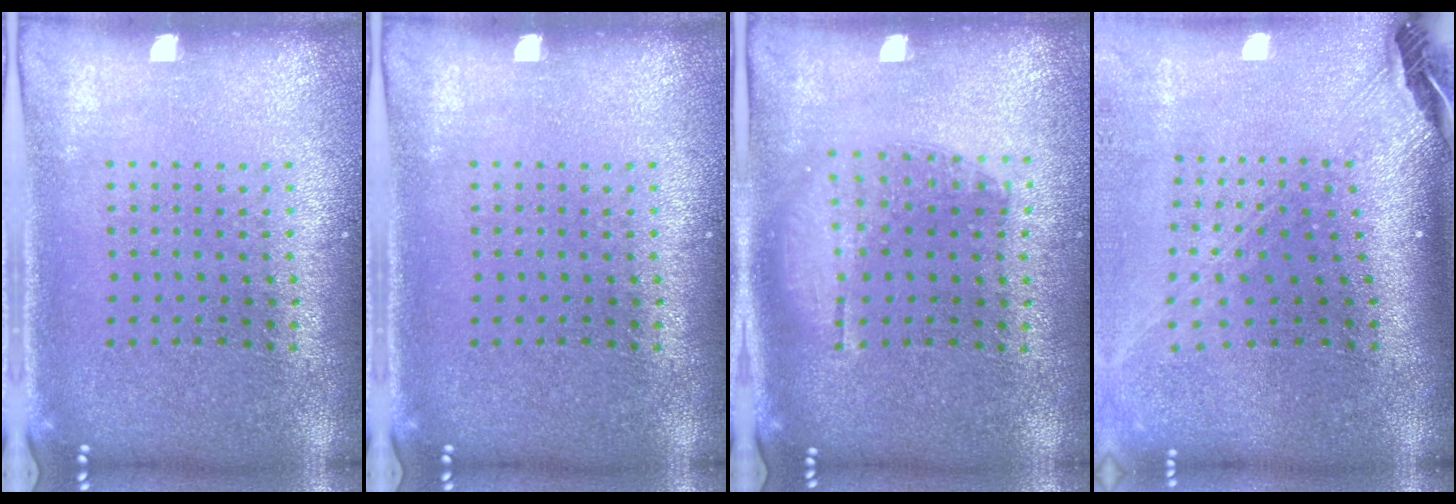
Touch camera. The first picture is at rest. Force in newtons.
{"total": 0.0}
{"total": 1.1, "press": 1.0, "slide": 0.6}
{"total": 3.0, "press": 2.1, "slide": 2.0}